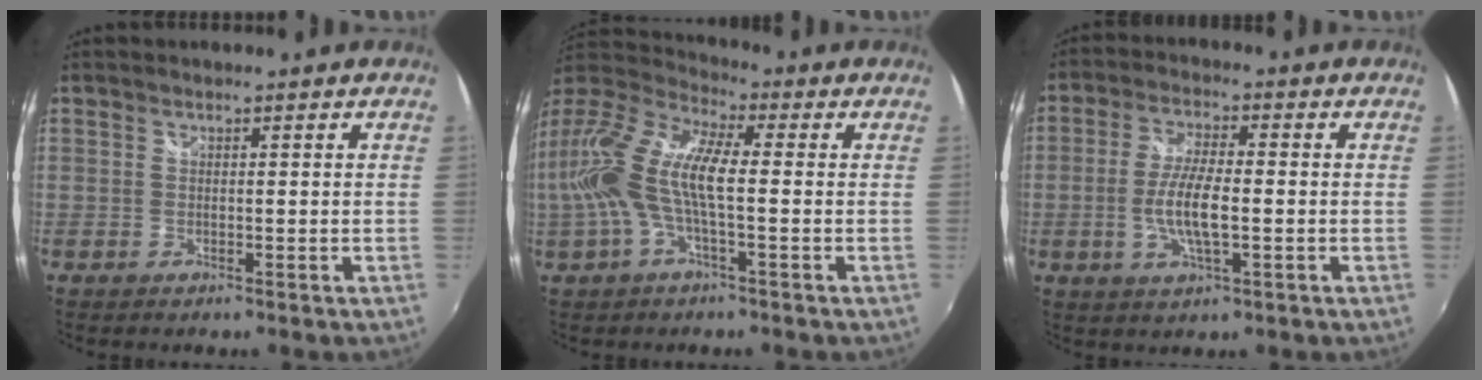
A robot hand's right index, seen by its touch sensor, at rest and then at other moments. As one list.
[{"total": 16.1, "force": [-0.4, 5.0, 15.2], "torque": [-0.289, 0.004, -0.018]}, {"total": 8.0, "force": [-1.4, 2.0, 7.6], "torque": [-0.152, -0.003, -0.027]}]